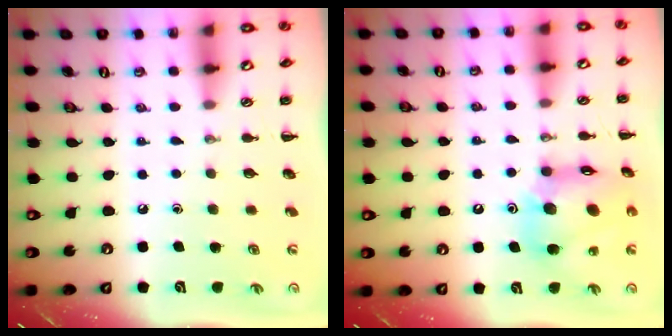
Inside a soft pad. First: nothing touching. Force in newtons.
{"total": 15.9, "press": 15.6, "slide": 3.1}